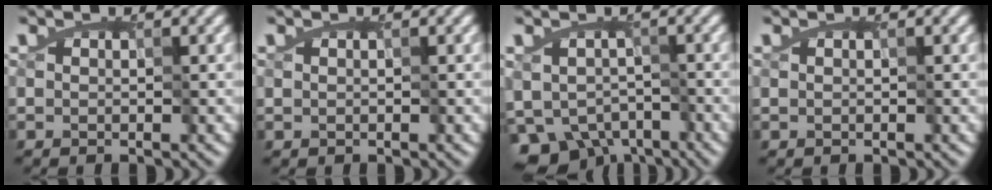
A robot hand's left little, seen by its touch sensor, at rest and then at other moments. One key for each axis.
{"total": 0.0}
{"total": 6.5, "fx": -3.7, "fy": 4.7, "fz": 2.5, "tx": -0.033, "ty": -0.024, "tz": -0.059}
{"total": 0.0}